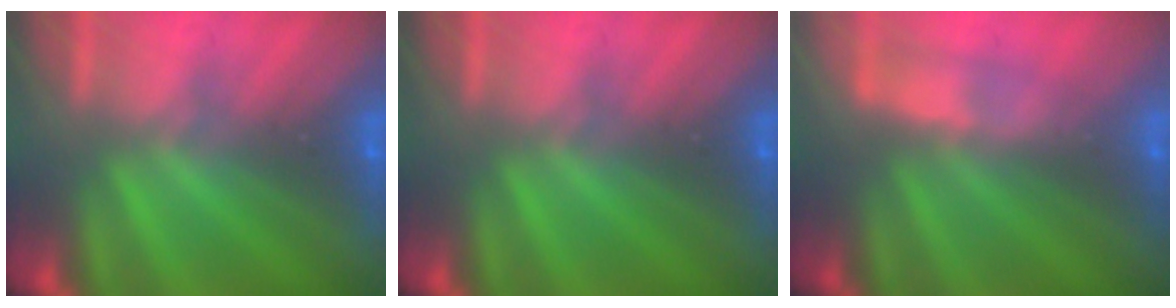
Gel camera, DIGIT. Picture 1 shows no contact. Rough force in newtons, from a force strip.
{"total": 0.0}
{"total": 3.0}